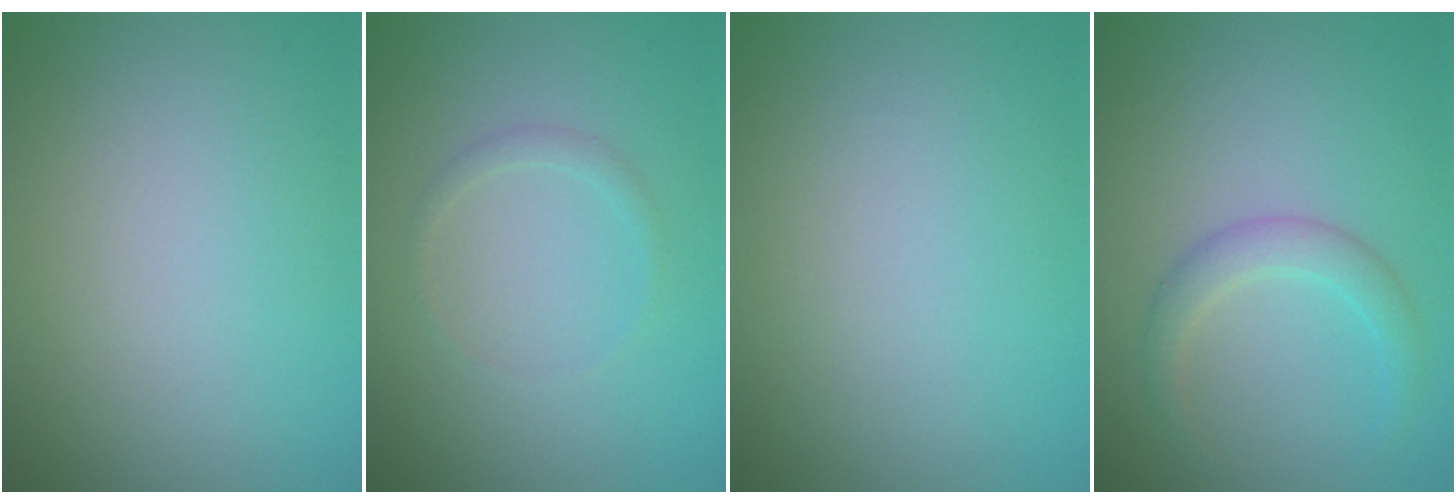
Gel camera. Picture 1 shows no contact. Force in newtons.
{"total": 0.9, "press": 0.9, "slide": 0.0}
{"total": 0.0}
{"total": 2.3, "press": 2.3, "slide": 0.0}